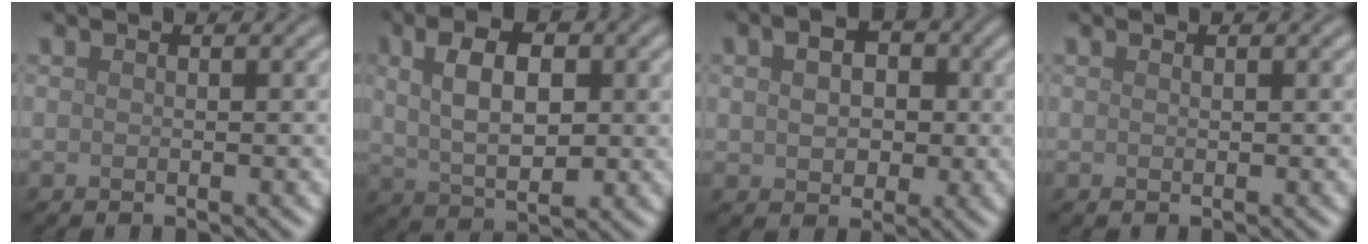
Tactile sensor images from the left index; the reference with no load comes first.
{"total": 6.6, "force": [1.4, 3.4, 5.4], "torque": [-0.088, 0.007, 0.022]}
{"total": 4.4, "force": [0.6, 3.2, 2.9], "torque": [-0.051, 0.003, 0.003]}
{"total": 0.0}